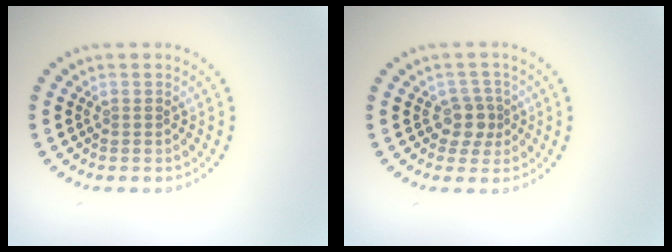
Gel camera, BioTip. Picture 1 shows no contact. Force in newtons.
{"total": 2.2, "press": 1.8, "slide": 1.3}